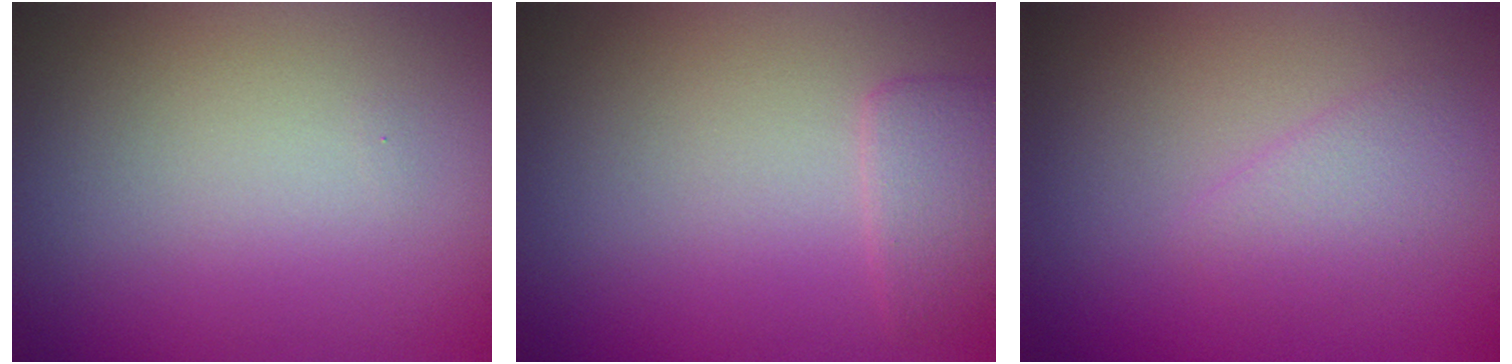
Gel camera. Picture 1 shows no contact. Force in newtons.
{"total": 2.0, "press": 2.0, "slide": 0.3}
{"total": 1.8, "press": 1.8, "slide": 0.1}